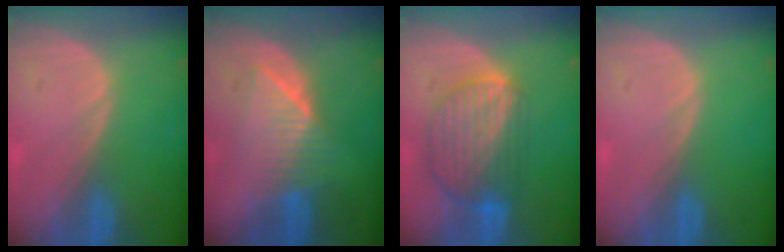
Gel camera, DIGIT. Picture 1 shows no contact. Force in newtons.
{"total": 6.3, "press": 6.2, "slide": 1.0}
{"total": 8.8, "press": 7.7, "slide": 4.3}
{"total": 0.0}